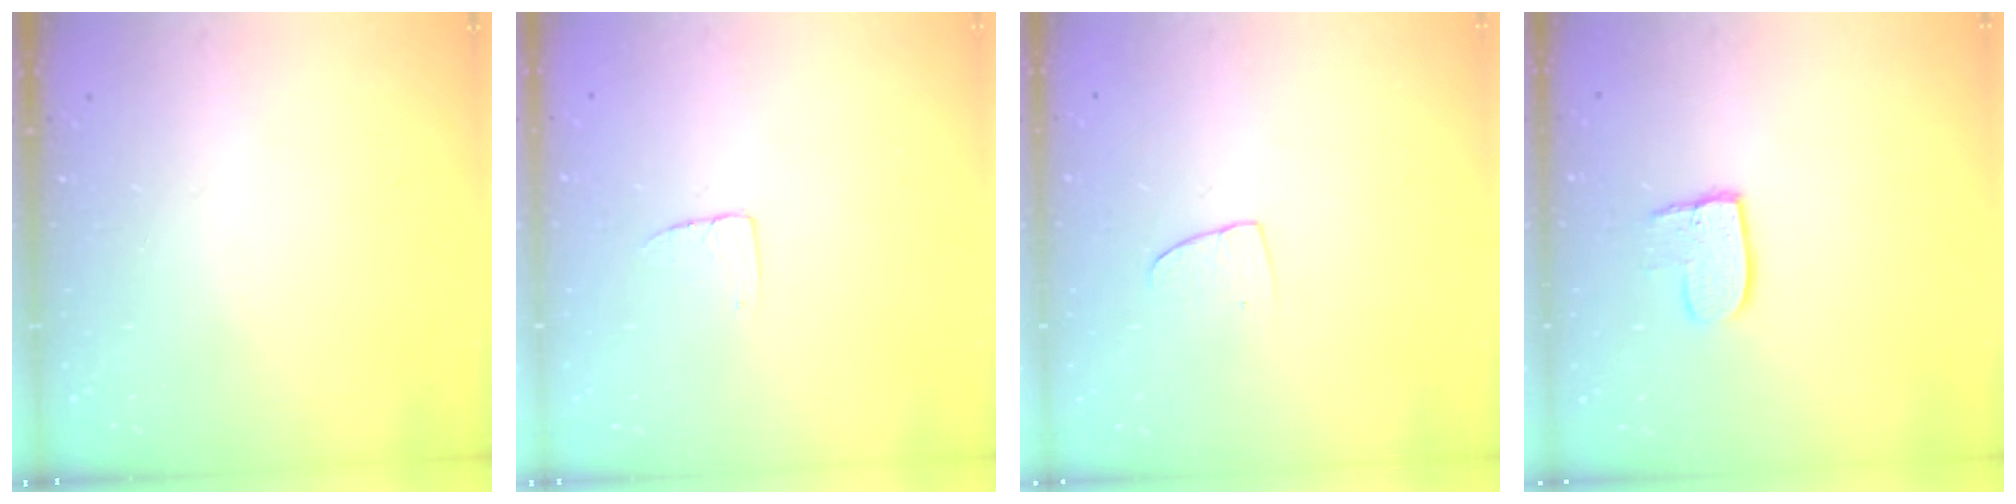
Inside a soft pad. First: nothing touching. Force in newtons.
{"total": 3.8, "press": 3.8, "slide": 0.2}
{"total": 5.5, "press": 5.5, "slide": 0.4}
{"total": 8.0, "press": 8.0, "slide": 0.7}